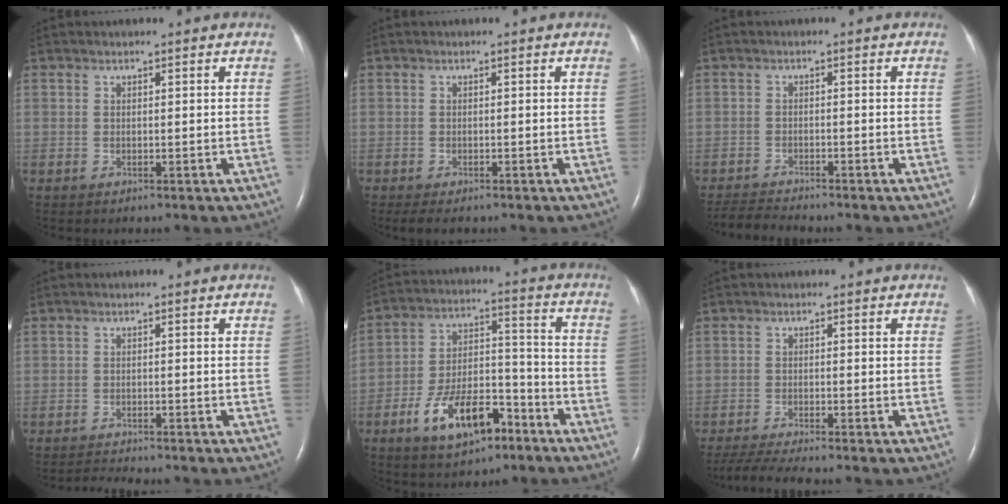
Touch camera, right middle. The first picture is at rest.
{"total": 2.9, "force": [-2.2, 1.1, 1.5], "torque": [-0.025, -0.008, -0.029]}
{"total": 3.5, "force": [-3.4, -0.4, 0.4], "torque": [-0.011, -0.020, -0.060]}
{"total": 2.0, "force": [-2.0, -0.2, 0.1], "torque": [-0.009, -0.012, -0.032]}
{"total": 12.5, "force": [-7.2, 5.3, 8.8], "torque": [-0.164, 0.014, -0.119]}
{"total": 5.4, "force": [-4.8, -0.8, 2.5], "torque": [-0.046, -0.022, -0.084]}